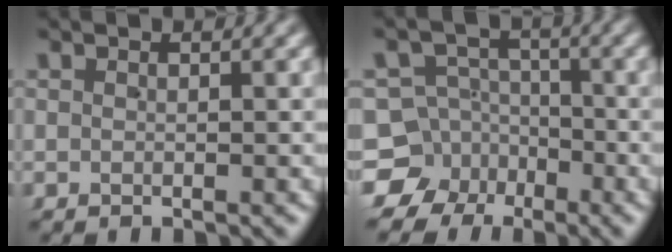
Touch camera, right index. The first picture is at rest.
{"total": 12.7, "force": [-4.6, 11.3, 3.7], "torque": [-0.081, -0.059, -0.076]}